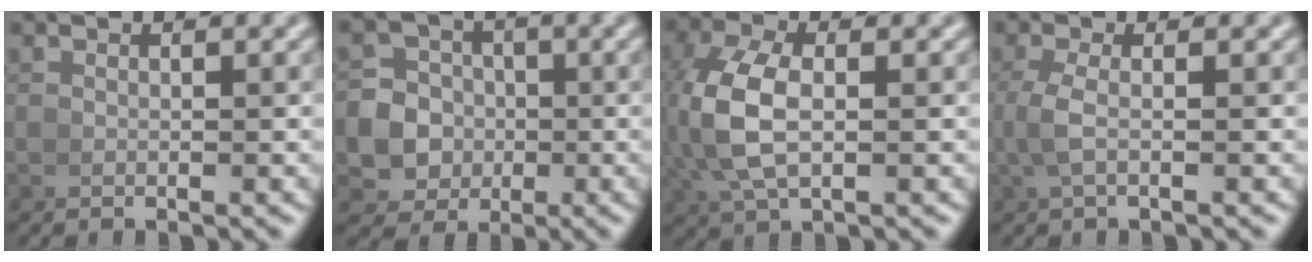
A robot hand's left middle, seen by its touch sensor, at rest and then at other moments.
{"total": 9.7, "force": [-2.0, 9.1, 2.8], "torque": [-0.062, -0.039, -0.037]}
{"total": 5.8, "force": [0.4, 3.0, 4.9], "torque": [-0.130, -0.004, 0.018]}
{"total": 2.0, "force": [0.0, 0.3, 2.0], "torque": [-0.055, 0.000, 0.003]}